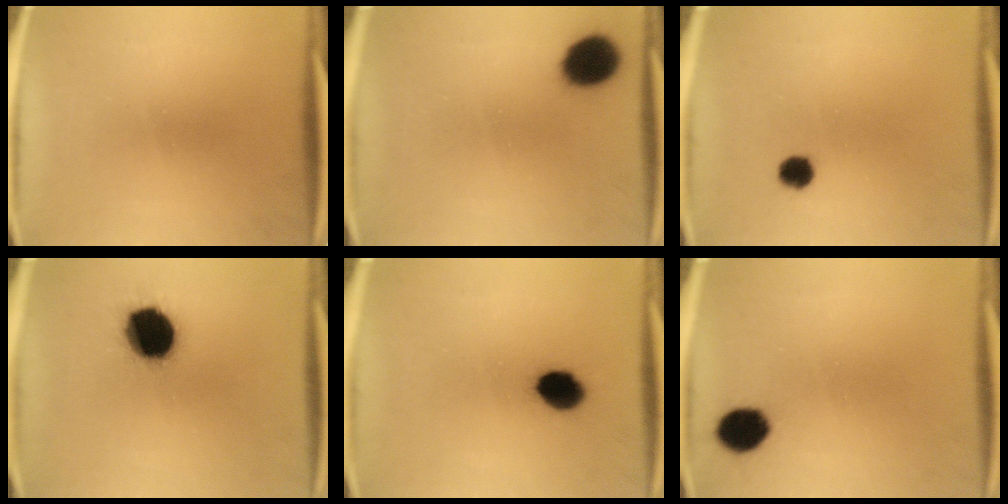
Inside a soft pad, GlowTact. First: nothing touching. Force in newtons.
{"total": 10.3}
{"total": 3.1}
{"total": 16.1}
{"total": 7.3}
{"total": 6.8}